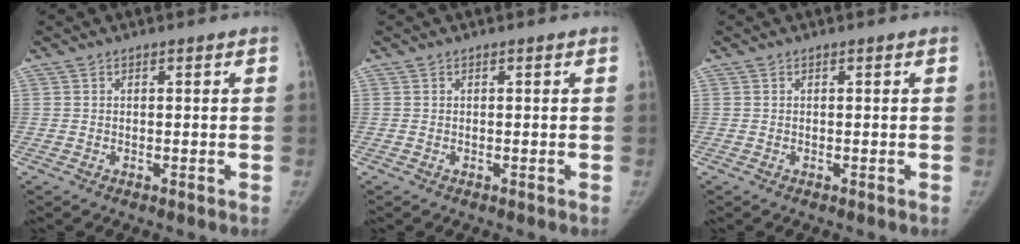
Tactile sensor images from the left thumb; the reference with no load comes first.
{"total": 0.0}
{"total": 0.0}